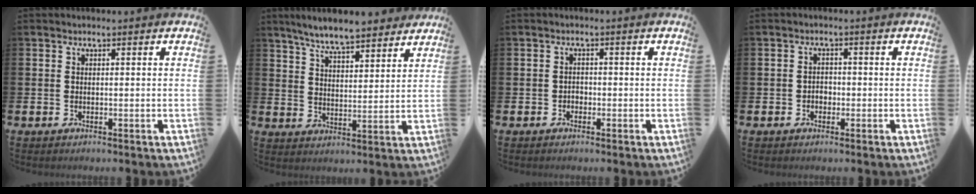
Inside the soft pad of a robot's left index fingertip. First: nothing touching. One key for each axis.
{"total": 7.1, "fx": 6.7, "fy": 0.8, "fz": 2.0, "tx": -0.057, "ty": -0.035, "tz": 0.120}
{"total": 1.1, "fx": -0.7, "fy": 0.9, "fz": 0.2, "tx": -0.004, "ty": 0.002, "tz": -0.016}
{"total": 1.5, "fx": -0.6, "fy": 1.3, "fz": 0.6, "tx": -0.013, "ty": 0.004, "tz": -0.015}